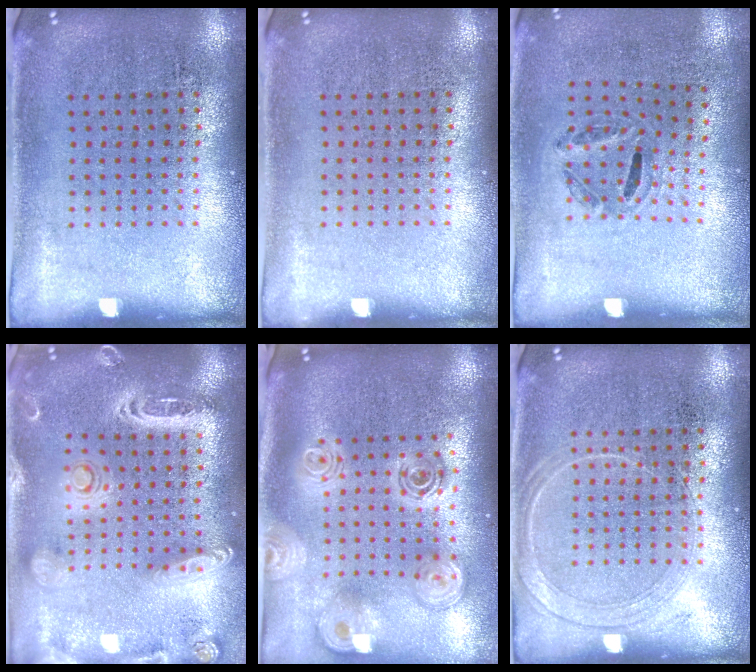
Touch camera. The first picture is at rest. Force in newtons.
{"total": 0.0}
{"total": 1.1, "press": 0.6, "slide": 0.9}
{"total": 2.6, "press": 2.3, "slide": 1.2}
{"total": 2.6, "press": 2.0, "slide": 1.7}
{"total": 1.6, "press": 1.6, "slide": 0.2}